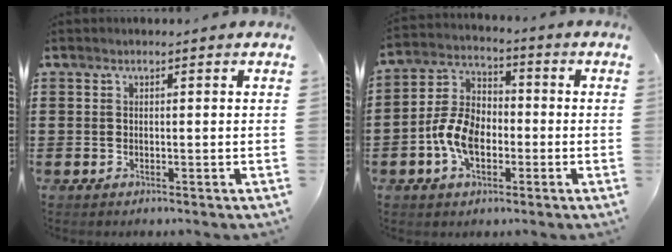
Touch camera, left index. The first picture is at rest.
{"total": 8.1, "force": [-2.6, 5.1, 5.7], "torque": [-0.140, 0.009, -0.058]}